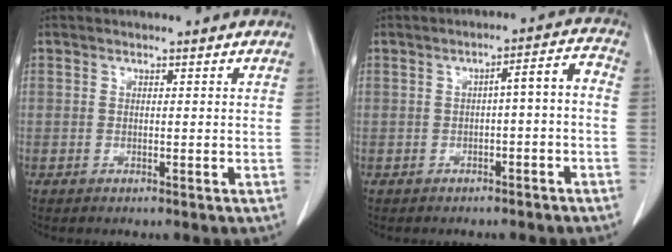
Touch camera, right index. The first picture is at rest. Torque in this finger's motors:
{"motor_torque": [0.46, -0.22, 0.20, 0.07]}